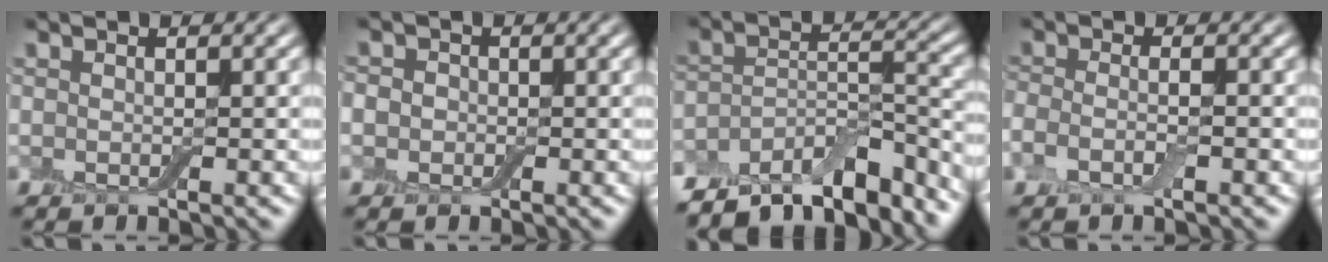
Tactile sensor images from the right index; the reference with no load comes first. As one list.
[{"total": 1.7, "force": [-0.2, 1.6, 0.5], "torque": [0.005, 0.007, -0.020]}, {"total": 9.6, "force": [-8.1, 3.1, 4.1], "torque": [-0.065, 0.003, -0.134]}, {"total": 1.9, "force": [-1.0, 0.5, 1.5], "torque": [-0.039, -0.001, -0.028]}]